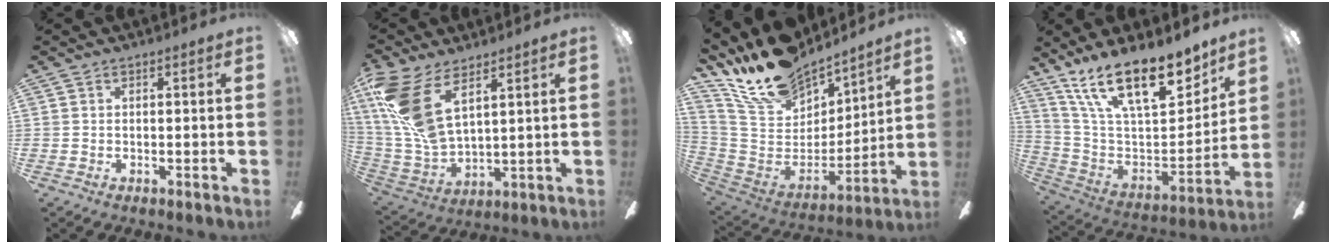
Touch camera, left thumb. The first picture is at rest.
{"total": 17.4, "force": [9.0, 8.0, 12.6], "torque": [-0.293, -0.039, 0.163]}
{"total": 18.2, "force": [15.8, 6.9, 5.8], "torque": [-0.136, -0.121, 0.288]}
{"total": 21.2, "force": [14.8, 8.2, 12.8], "torque": [-0.214, -0.103, 0.259]}